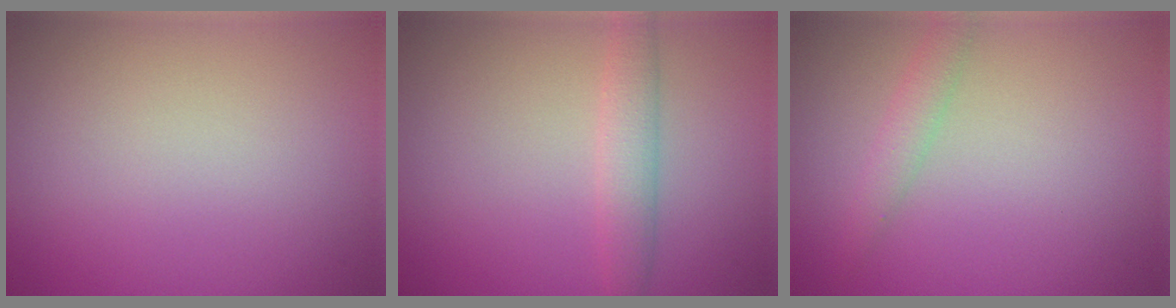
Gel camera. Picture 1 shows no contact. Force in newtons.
{"total": 2.2, "press": 2.2, "slide": 0.0}
{"total": 1.7, "press": 1.7, "slide": 0.1}